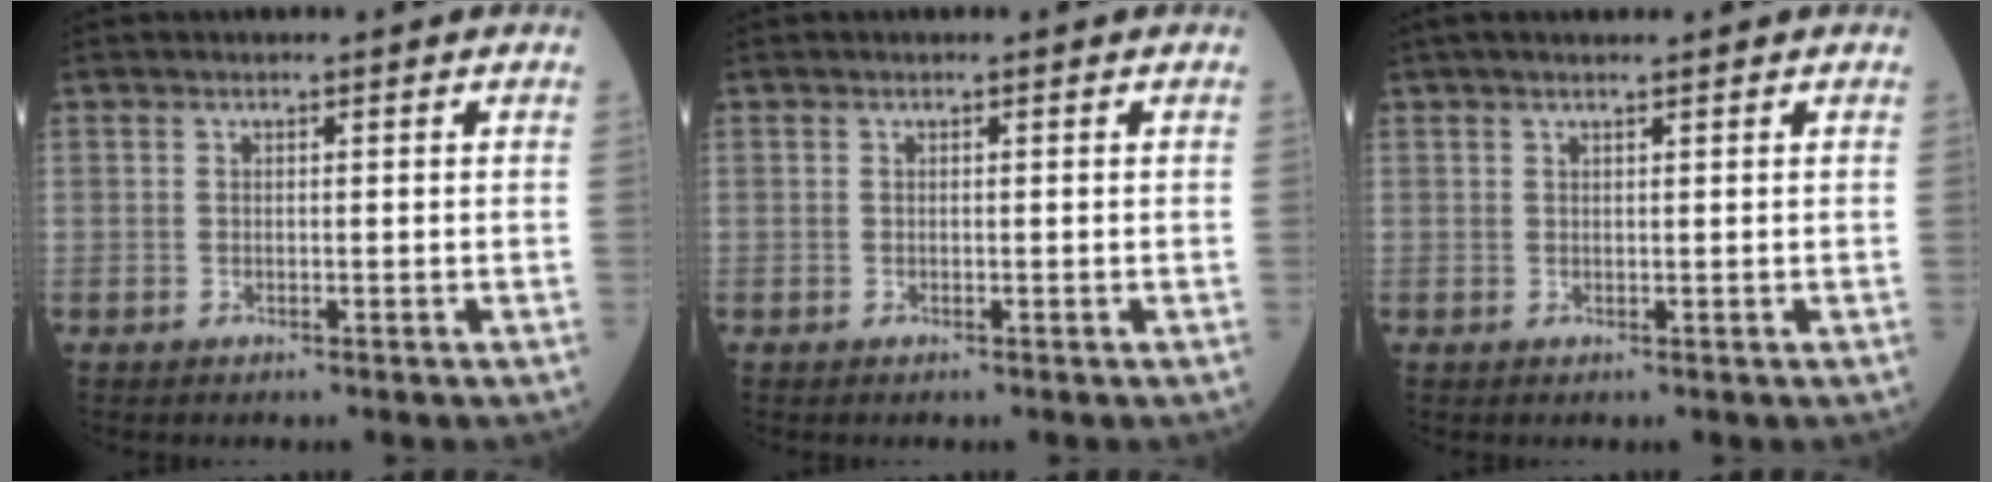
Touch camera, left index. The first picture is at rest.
{"total": 0.0}
{"total": 3.6, "force": [2.9, 0.1, 2.1], "torque": [-0.029, 0.026, 0.048]}